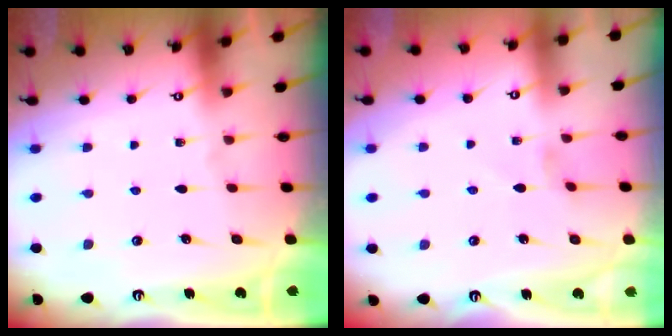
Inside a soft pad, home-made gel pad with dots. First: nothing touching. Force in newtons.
{"total": 0.5, "press": 0.5, "slide": 0.2}